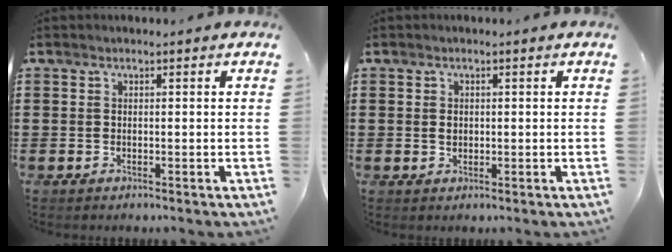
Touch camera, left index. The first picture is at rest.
{"total": 1.1, "force": [0.0, 0.8, 0.7], "torque": [-0.017, 0.005, 0.000]}